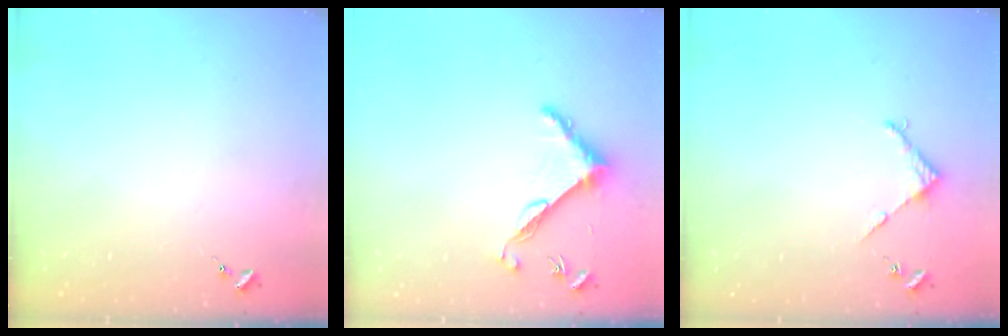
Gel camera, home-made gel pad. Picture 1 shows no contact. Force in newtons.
{"total": 7.5, "press": 7.5, "slide": 0.5}
{"total": 2.9, "press": 2.8, "slide": 0.2}